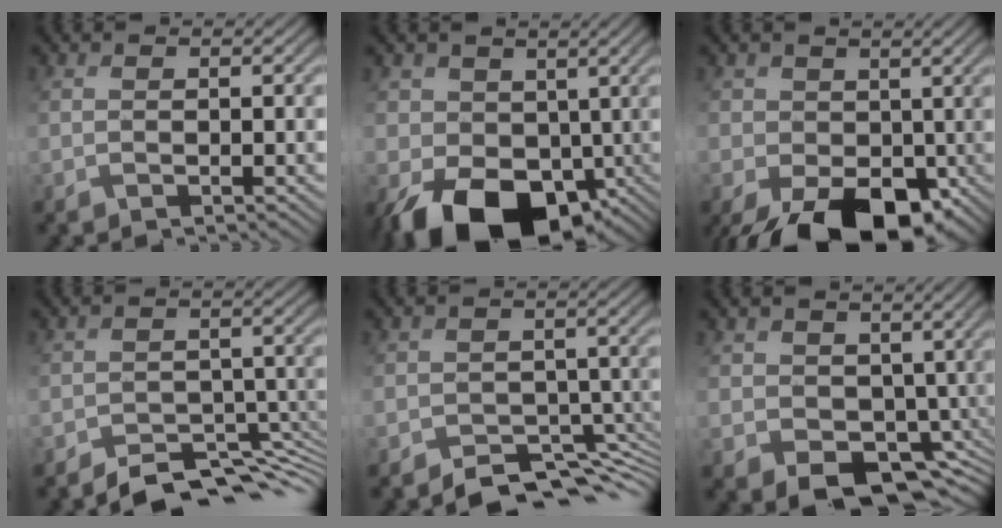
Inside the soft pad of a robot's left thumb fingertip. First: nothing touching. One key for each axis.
{"total": 12.2, "fx": -3.9, "fy": 8.9, "fz": 7.4, "tx": -0.142, "ty": -0.033, "tz": -0.064}
{"total": 11.1, "fx": -4.5, "fy": 7.1, "fz": 7.2, "tx": -0.142, "ty": -0.032, "tz": -0.071}
{"total": 6.0, "fx": -5.4, "fy": 2.3, "fz": 1.4, "tx": -0.006, "ty": -0.020, "tz": -0.093}
{"total": 5.5, "fx": -4.3, "fy": 3.1, "fz": 1.4, "tx": -0.004, "ty": -0.026, "tz": -0.073}
{"total": 7.8, "fx": -1.0, "fy": 6.5, "fz": 4.3, "tx": -0.100, "ty": -0.032, "tz": -0.014}